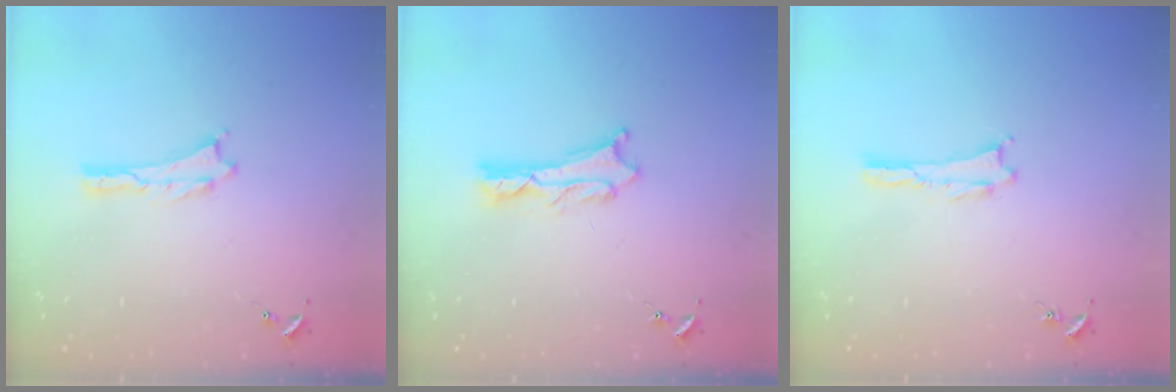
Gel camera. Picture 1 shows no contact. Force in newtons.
{"total": 1.2, "press": 1.2, "slide": 0.2}
{"total": 0.0}